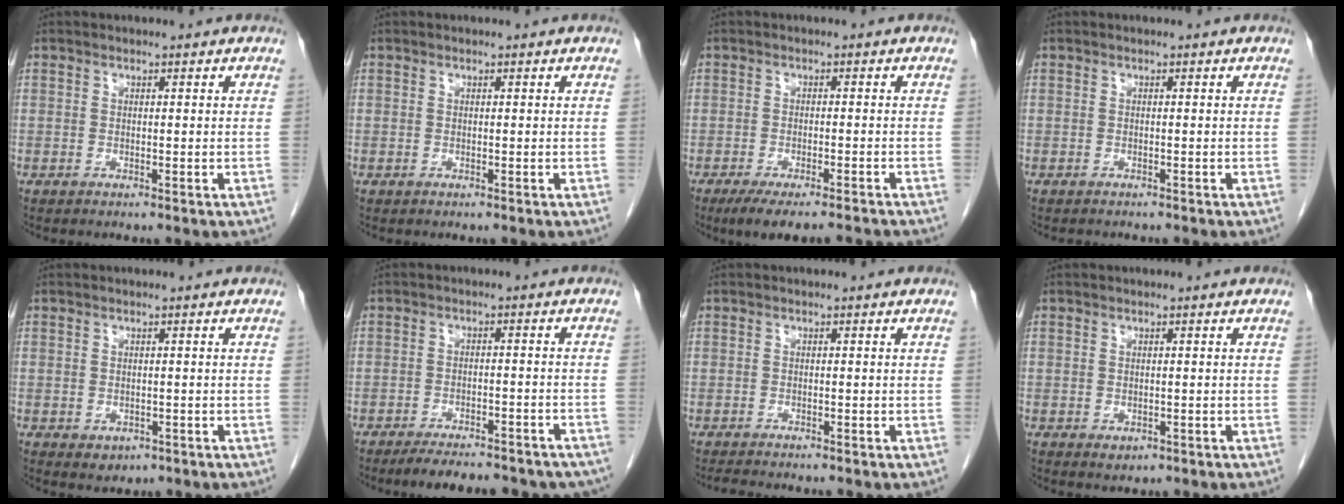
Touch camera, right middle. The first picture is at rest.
{"total": 0.0}
{"total": 9.6, "force": [-8.3, 0.9, 4.7], "torque": [-0.061, -0.008, -0.117]}
{"total": 1.5, "force": [-1.4, 0.5, 0.4], "torque": [-0.010, -0.002, -0.016]}
{"total": 1.8, "force": [-0.6, 1.4, 0.9], "torque": [-0.012, 0.000, 0.003]}
{"total": 15.1, "force": [-13.1, 4.2, 6.1], "torque": [-0.078, 0.005, -0.158]}
{"total": 2.0, "force": [-1.8, 0.0, 0.7], "torque": [-0.015, -0.006, -0.030]}
{"total": 1.1, "force": [-0.4, 0.9, 0.7], "torque": [-0.011, -0.001, 0.003]}